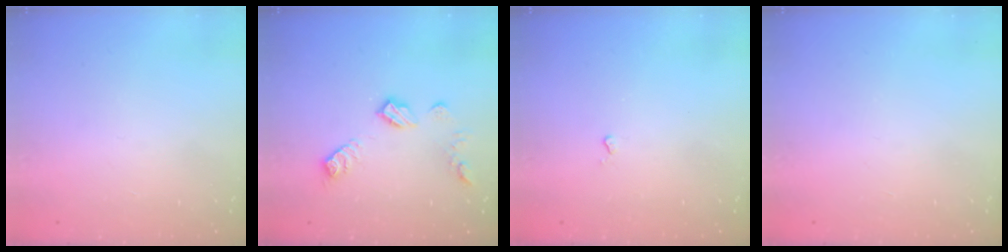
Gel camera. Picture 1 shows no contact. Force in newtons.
{"total": 9.7, "press": 9.7, "slide": 0.2}
{"total": 2.4, "press": 2.4, "slide": 0.4}
{"total": 0.0}